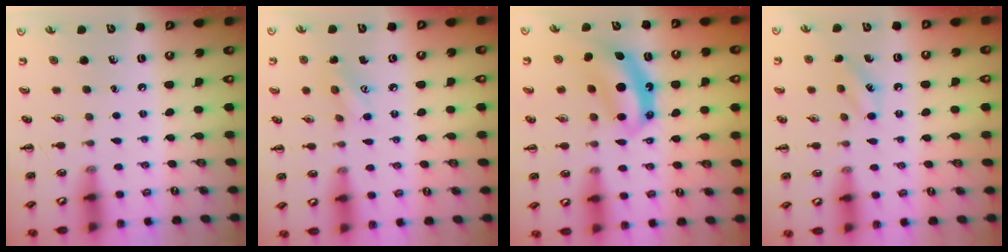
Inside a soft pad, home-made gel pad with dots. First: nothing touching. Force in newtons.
{"total": 6.6, "press": 6.5, "slide": 1.2}
{"total": 7.2, "press": 7.2, "slide": 0.7}
{"total": 8.7, "press": 8.5, "slide": 1.8}